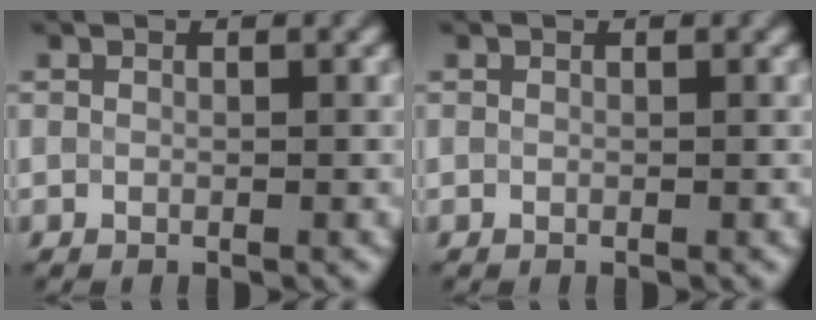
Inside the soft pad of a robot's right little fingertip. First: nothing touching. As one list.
[{"total": 0.0}]